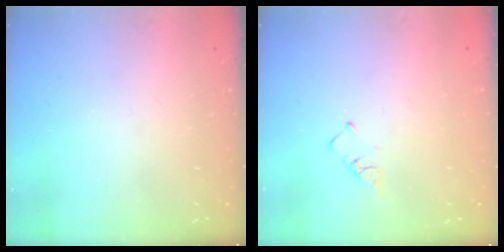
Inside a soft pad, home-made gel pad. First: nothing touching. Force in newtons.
{"total": 1.9, "press": 1.9, "slide": 0.3}